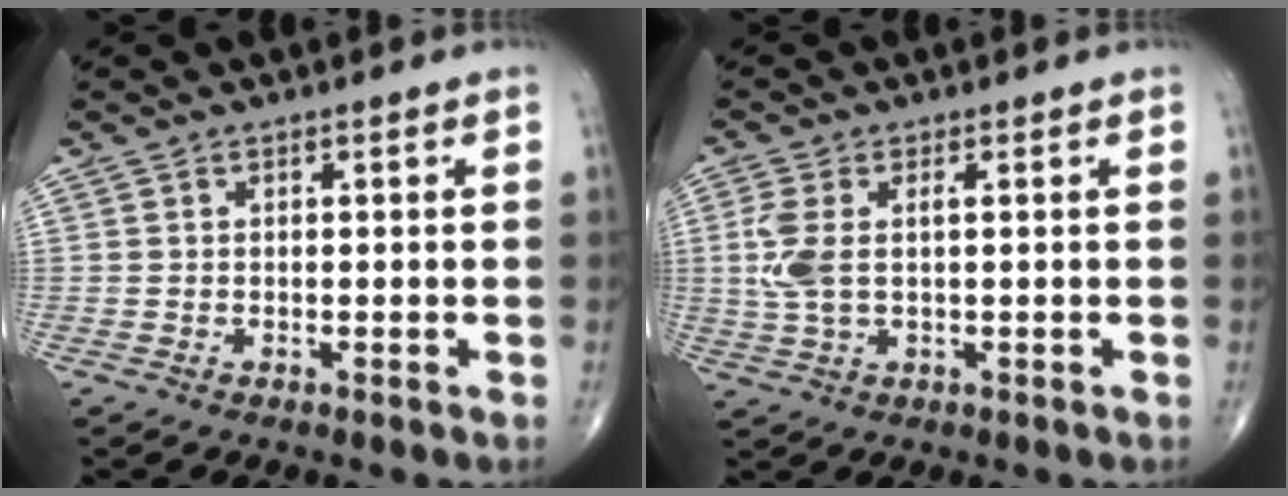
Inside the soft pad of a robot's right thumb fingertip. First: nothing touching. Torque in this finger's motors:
{"motor_torque": [1.02, 1.18, 0.87, 0.37, 0.10]}